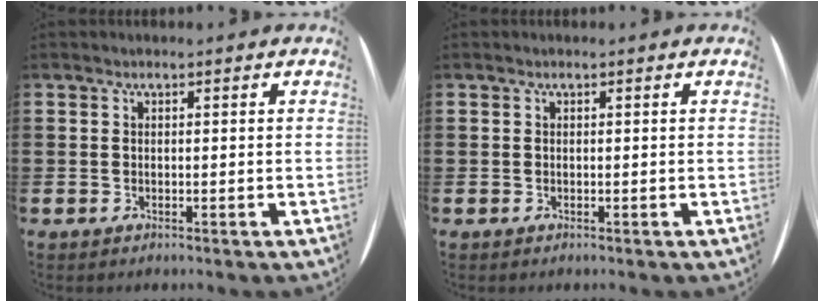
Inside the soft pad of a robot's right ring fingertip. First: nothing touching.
{"total": 0.0}